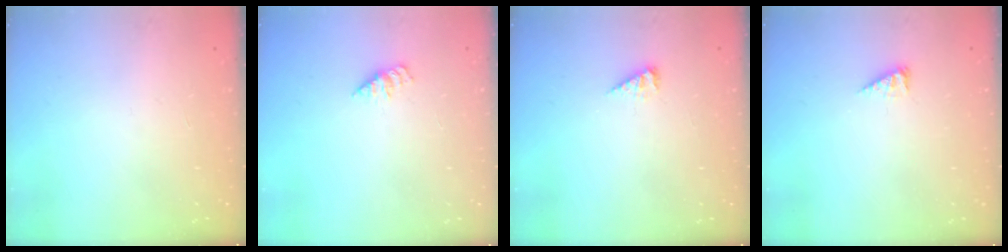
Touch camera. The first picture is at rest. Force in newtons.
{"total": 1.4, "press": 1.3, "slide": 0.2}
{"total": 4.3, "press": 4.3, "slide": 0.4}
{"total": 2.8, "press": 2.8, "slide": 0.4}